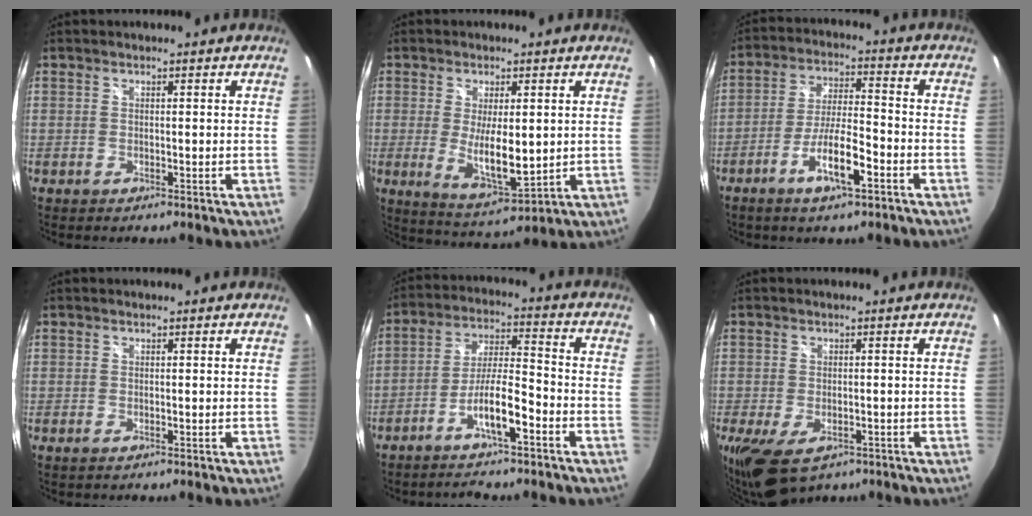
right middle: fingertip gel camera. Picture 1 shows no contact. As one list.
[{"total": 9.8, "force": [-0.2, 3.6, 9.1], "torque": [-0.167, -0.022, 0.006]}, {"total": 9.6, "force": [-5.1, 2.0, 7.9], "torque": [-0.159, -0.004, -0.090]}, {"total": 0.0}, {"total": 8.6, "force": [-5.1, 1.1, 6.9], "torque": [-0.141, 0.006, -0.092]}, {"total": 8.8, "force": [-4.2, 5.0, 5.8], "torque": [-0.123, -0.034, -0.070]}]